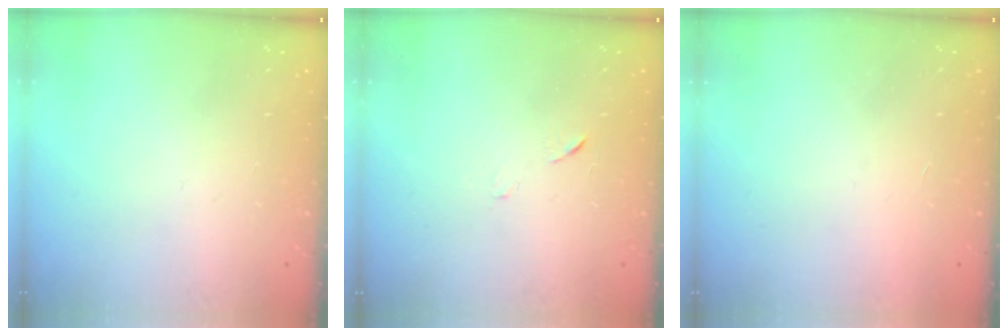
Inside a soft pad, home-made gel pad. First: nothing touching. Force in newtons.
{"total": 5.0, "press": 4.9, "slide": 0.6}
{"total": 1.7, "press": 1.7, "slide": 0.1}